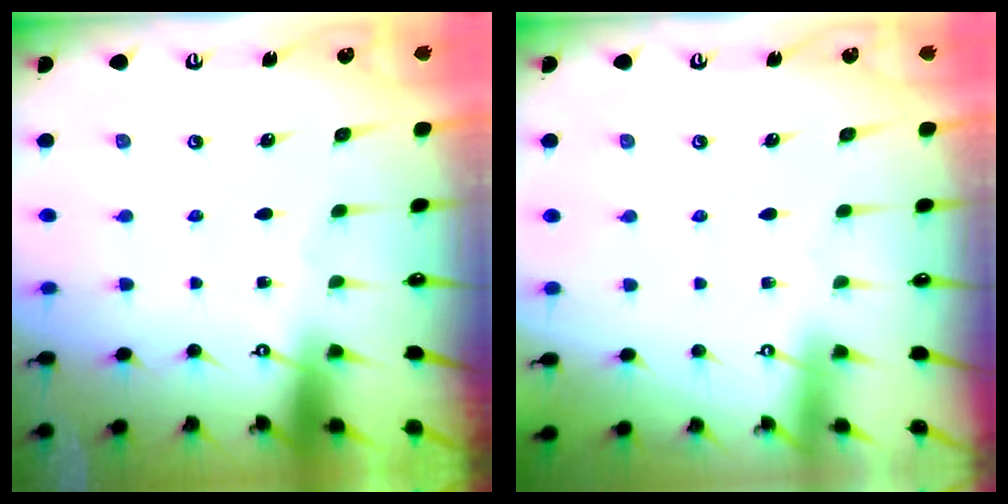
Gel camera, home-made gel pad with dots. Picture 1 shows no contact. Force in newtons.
{"total": 3.9, "press": 3.9, "slide": 0.1}